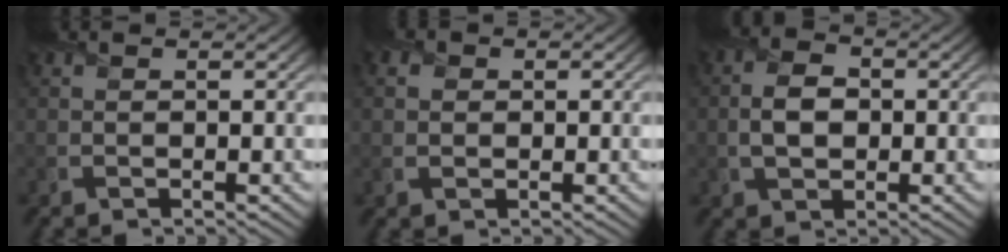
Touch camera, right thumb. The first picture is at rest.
{"total": 2.5, "force": [0.5, 2.1, 1.3], "torque": [-0.032, 0.004, -0.002]}
{"total": 4.4, "force": [-0.2, 3.0, 3.2], "torque": [-0.066, 0.001, -0.007]}